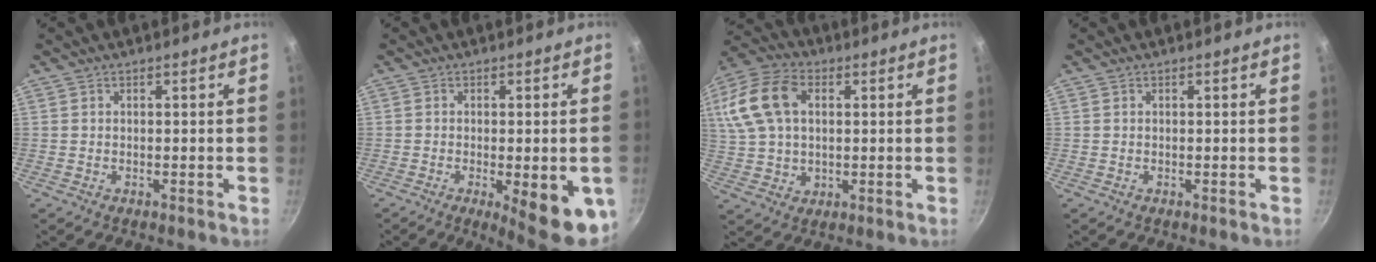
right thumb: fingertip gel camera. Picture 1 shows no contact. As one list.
[{"total": 12.3, "force": [-3.8, 3.5, 11.2], "torque": [-0.122, -0.002, -0.043]}, {"total": 18.1, "force": [4.5, 12.5, 12.3], "torque": [-0.258, 0.017, 0.078]}, {"total": 0.0}]